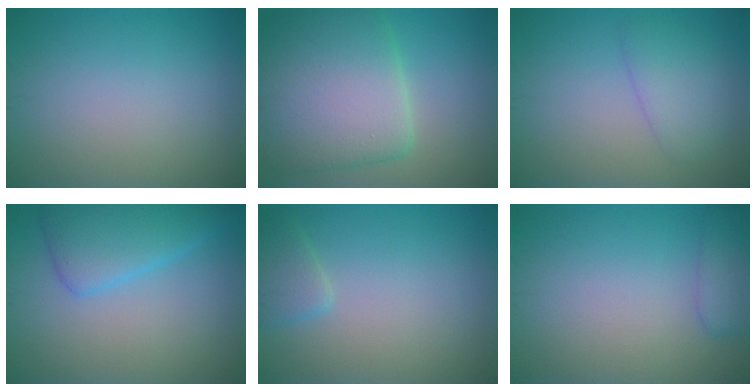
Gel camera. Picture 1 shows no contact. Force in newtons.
{"total": 9.7, "press": 9.7, "slide": 0.8}
{"total": 2.7, "press": 2.7, "slide": 0.3}
{"total": 4.6, "press": 4.6, "slide": 0.4}
{"total": 1.8, "press": 1.8, "slide": 0.2}
{"total": 2.5, "press": 2.5, "slide": 0.2}